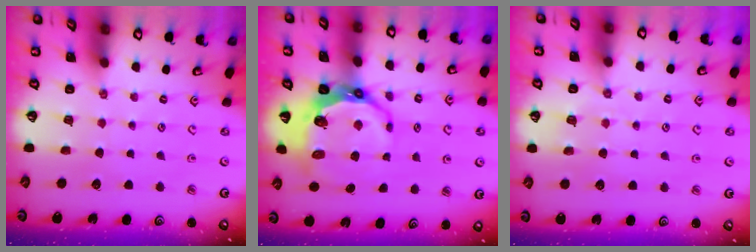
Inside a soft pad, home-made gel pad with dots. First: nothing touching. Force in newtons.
{"total": 9.5, "press": 8.6, "slide": 4.0}
{"total": 2.9, "press": 2.8, "slide": 0.6}